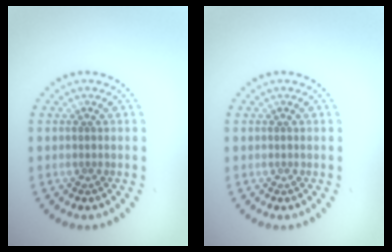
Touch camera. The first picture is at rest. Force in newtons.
{"total": 0.0}